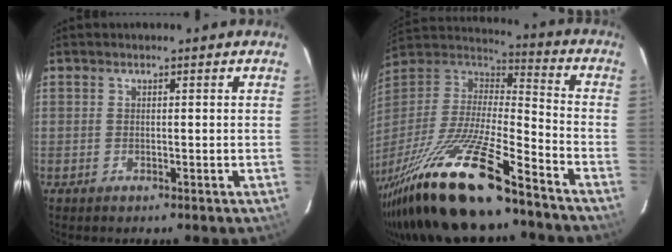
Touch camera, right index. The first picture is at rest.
{"total": 26.3, "force": [-18.9, 4.9, 17.7], "torque": [-0.345, -0.043, -0.336]}